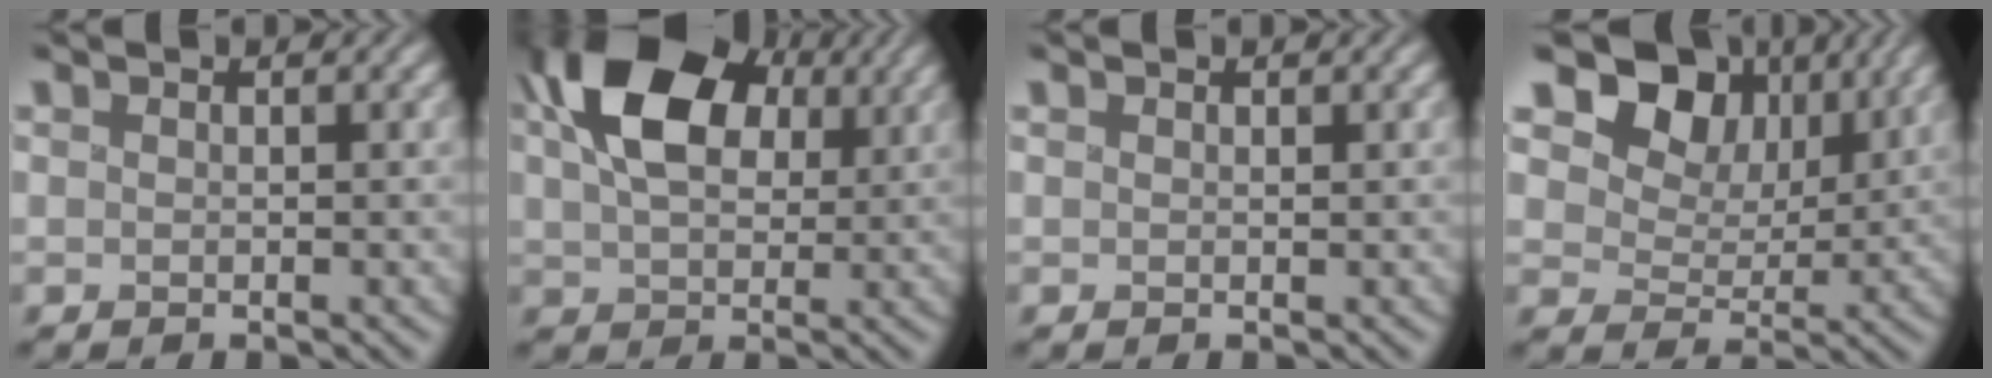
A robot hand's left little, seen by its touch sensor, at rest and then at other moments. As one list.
[{"total": 11.9, "force": [3.7, 7.7, 8.3], "torque": [-0.172, 0.016, 0.063]}, {"total": 0.0}, {"total": 9.5, "force": [4.6, 6.5, 5.1], "torque": [-0.093, 0.012, 0.062]}]